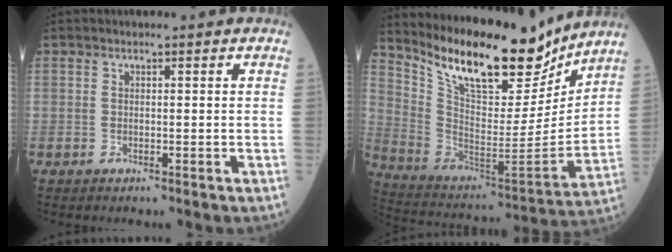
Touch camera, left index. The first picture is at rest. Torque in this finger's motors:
{"motor_torque": [1.12, -1.02, 0.61, 0.13]}